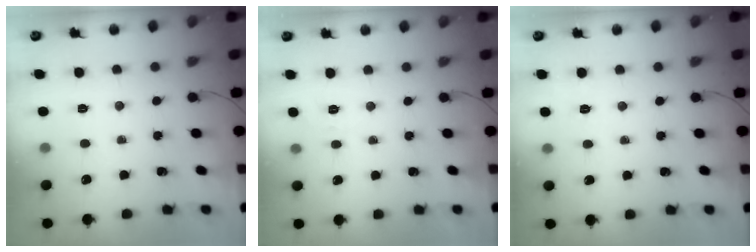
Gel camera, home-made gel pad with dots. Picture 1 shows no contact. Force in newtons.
{"total": 1.8, "press": 1.2, "slide": 1.4}
{"total": 1.8, "press": 0.9, "slide": 1.6}